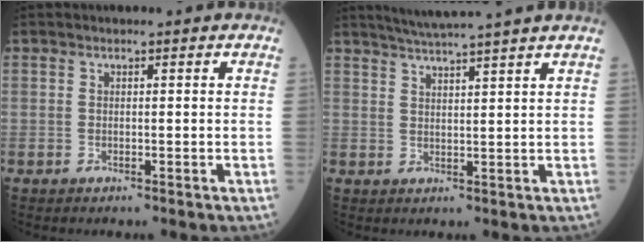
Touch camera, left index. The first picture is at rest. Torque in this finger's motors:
{"motor_torque": [0.82, -1.32, -0.03, 0.07]}